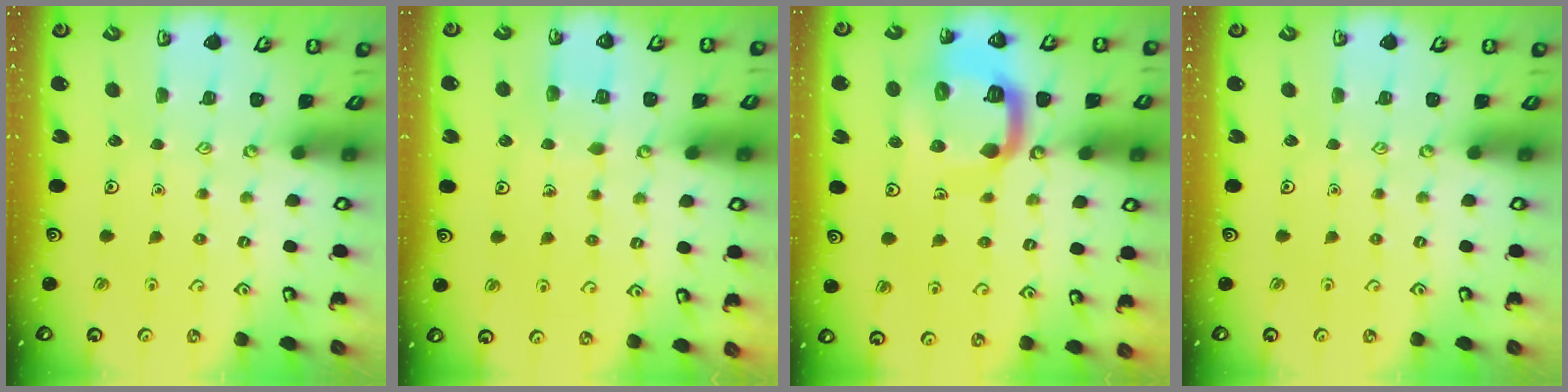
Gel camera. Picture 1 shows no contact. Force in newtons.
{"total": 4.8, "press": 4.8, "slide": 0.5}
{"total": 15.6, "press": 15.5, "slide": 1.8}
{"total": 0.0}